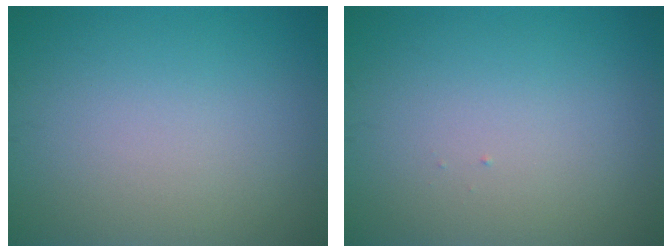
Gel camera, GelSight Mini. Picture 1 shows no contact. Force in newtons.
{"total": 0.0}